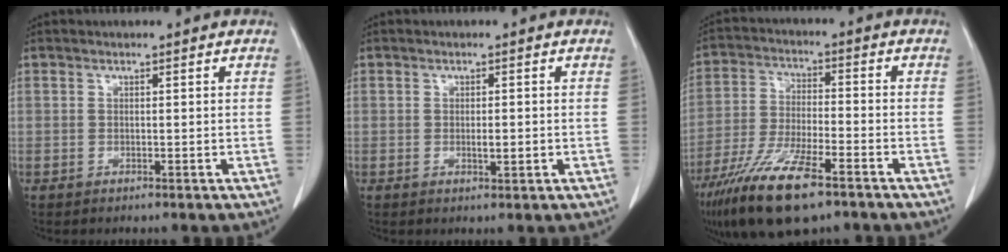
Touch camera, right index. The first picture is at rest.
{"total": 1.8, "force": [-0.3, 0.5, 1.7], "torque": [-0.034, -0.003, -0.002]}
{"total": 14.2, "force": [-9.4, 2.7, 10.4], "torque": [-0.213, -0.032, -0.170]}